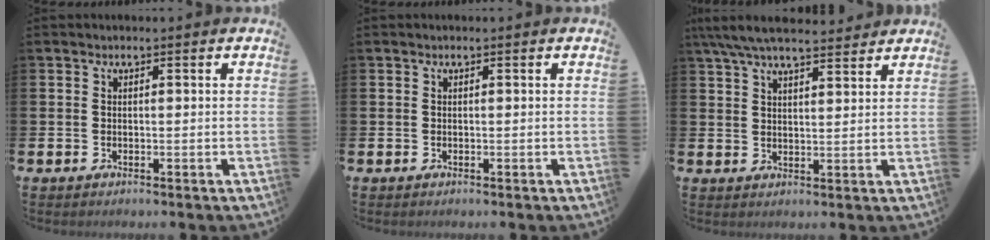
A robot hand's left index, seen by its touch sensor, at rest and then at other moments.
{"total": 0.0}
{"total": 6.5, "force": [5.9, 1.2, 2.3], "torque": [-0.059, -0.019, 0.108]}